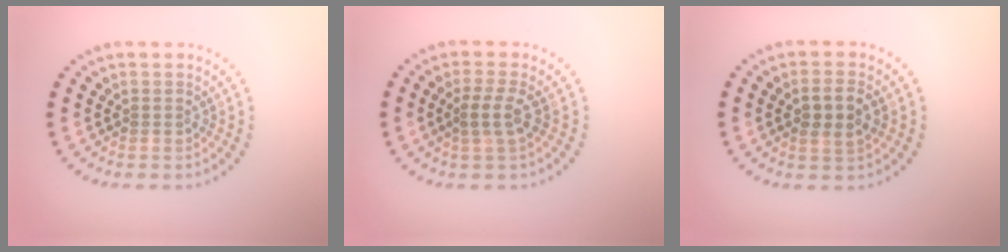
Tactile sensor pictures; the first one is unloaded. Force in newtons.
{"total": 2.1, "press": 1.9, "slide": 1.0}
{"total": 2.8, "press": 2.8, "slide": 0.4}